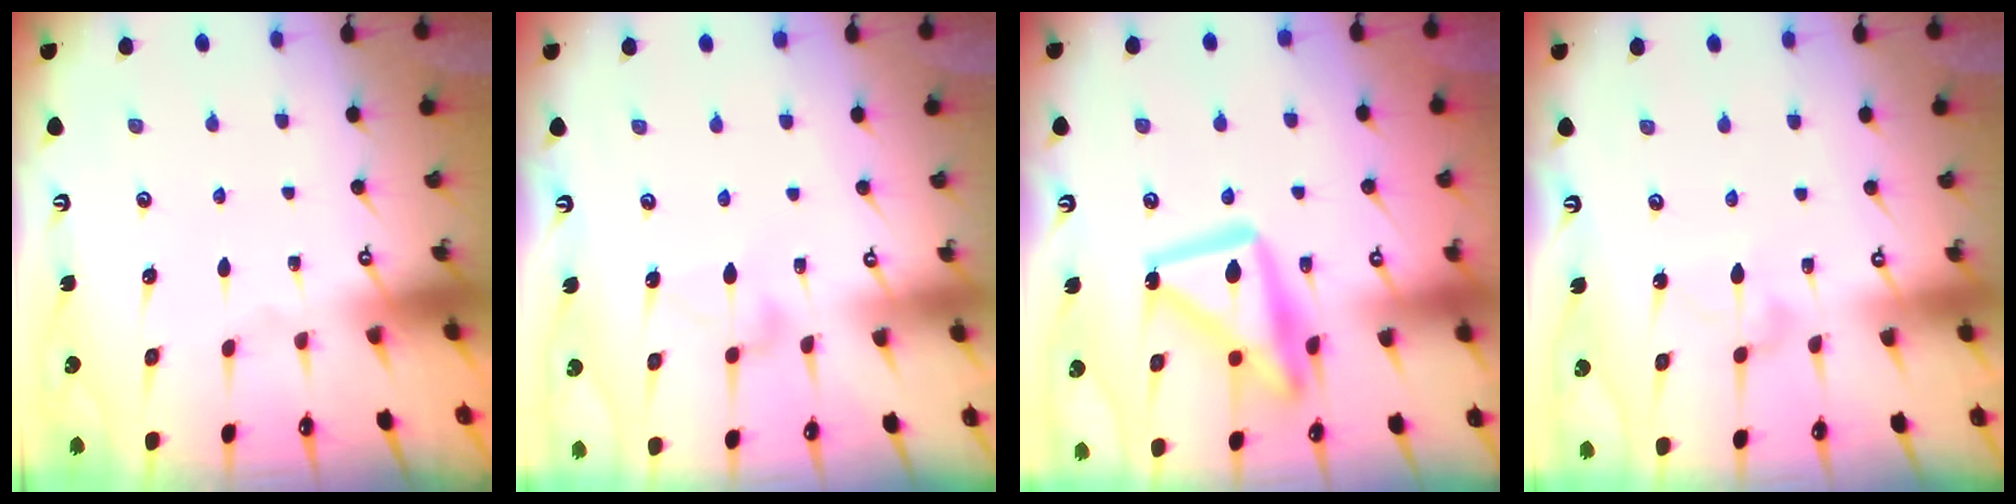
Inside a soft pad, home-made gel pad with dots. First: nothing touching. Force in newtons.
{"total": 6.6, "press": 6.5, "slide": 0.4}
{"total": 17.1, "press": 17.1, "slide": 1.5}
{"total": 6.1, "press": 6.1, "slide": 0.4}